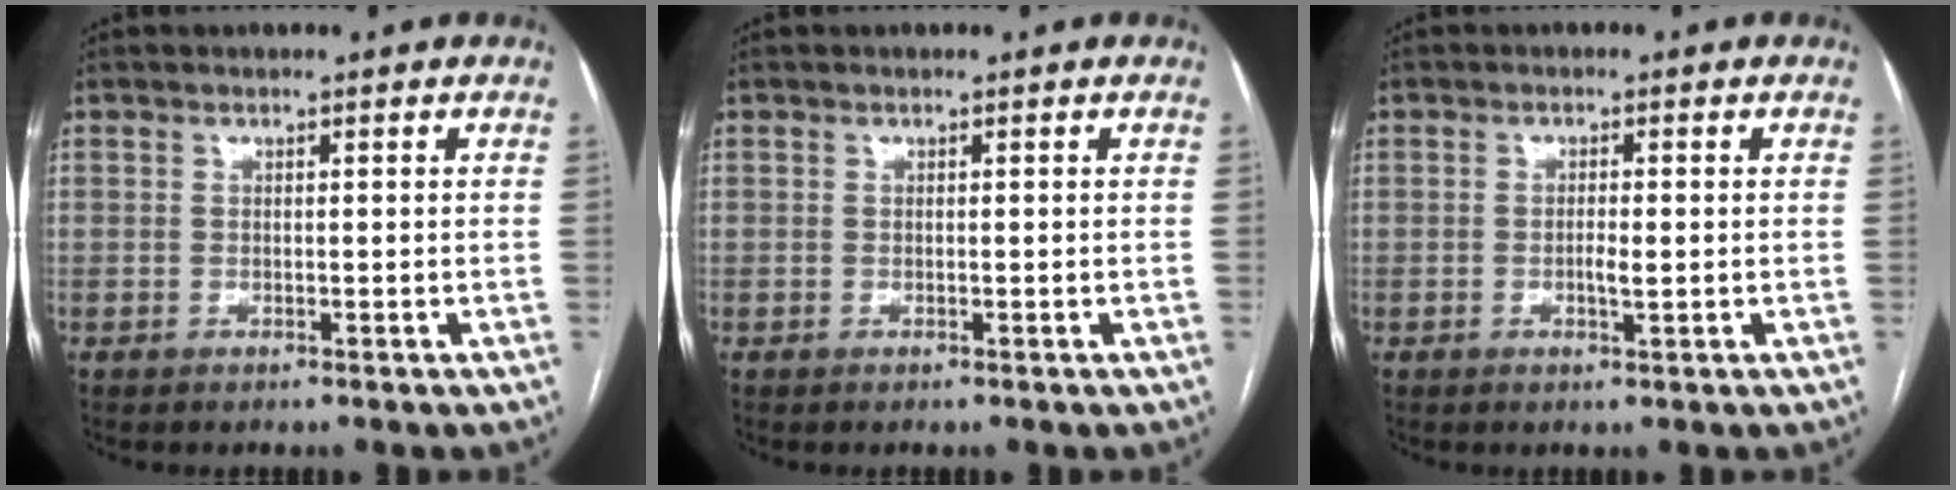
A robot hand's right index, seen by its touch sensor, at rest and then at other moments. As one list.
[{"total": 0.0}, {"total": 2.1, "force": [-0.3, 0.4, 2.0], "torque": [-0.039, -0.001, -0.005]}]